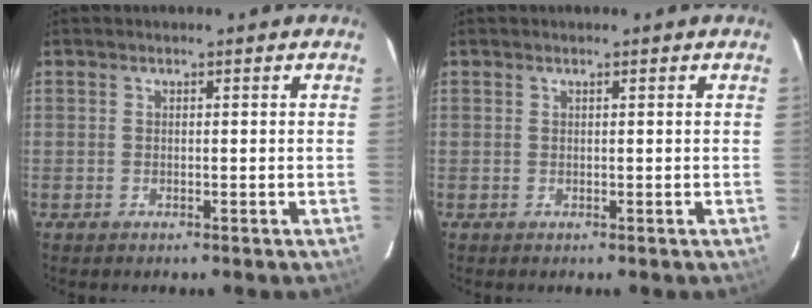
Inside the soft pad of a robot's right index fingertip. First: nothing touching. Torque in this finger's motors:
{"motor_torque": [-0.15, 0.06, -0.03, 0.00]}